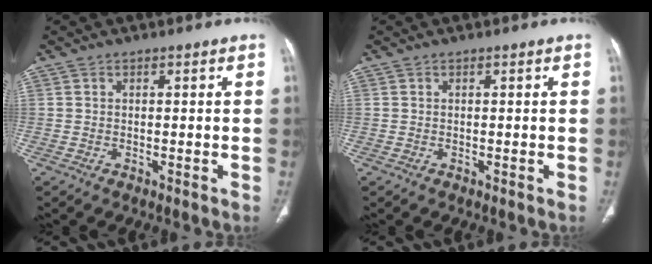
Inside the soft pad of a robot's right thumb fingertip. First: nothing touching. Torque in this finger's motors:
{"motor_torque": [0.22, -0.05, 0.16, -0.16, 0.02]}